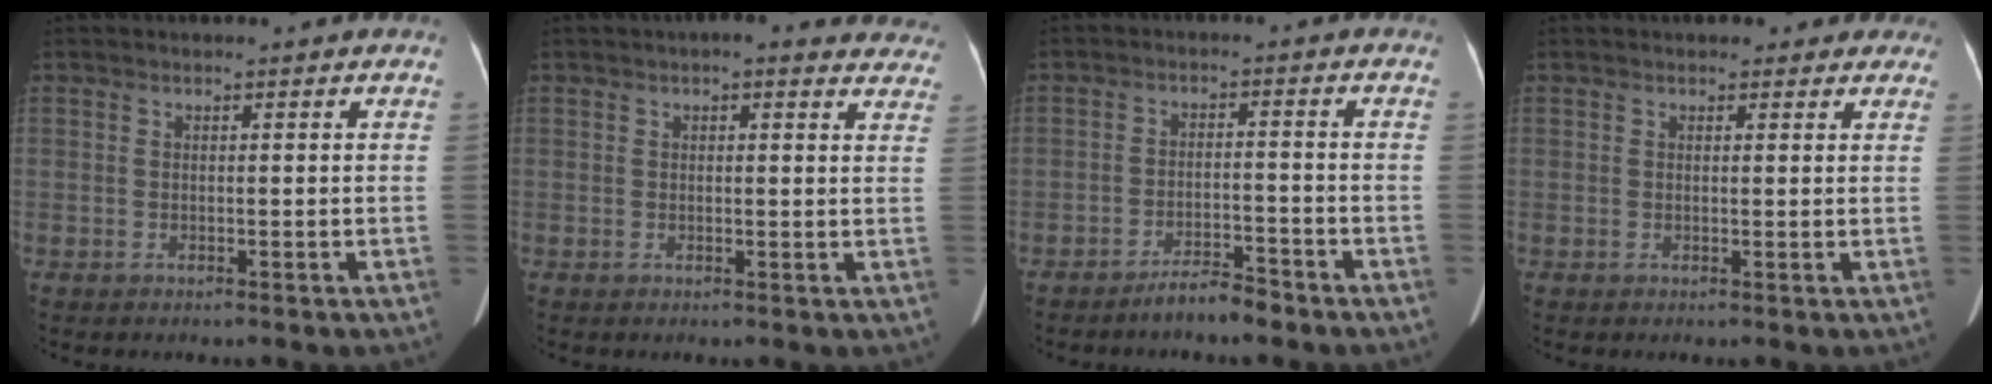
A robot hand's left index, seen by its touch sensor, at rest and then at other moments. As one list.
[{"total": 9.7, "force": [8.2, 2.8, 4.2], "torque": [-0.023, 0.009, 0.067]}, {"total": 4.1, "force": [-3.7, 0.6, 1.7], "torque": [-0.034, -0.004, -0.068]}, {"total": 4.4, "force": [3.6, 2.0, 1.5], "torque": [0.002, 0.013, 0.032]}]